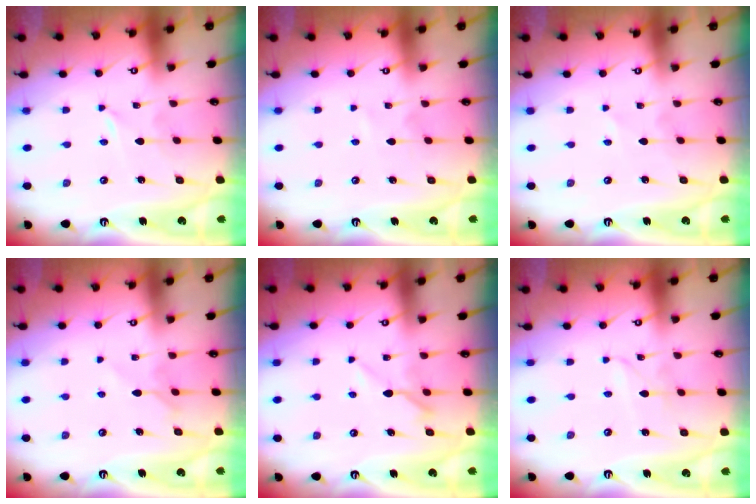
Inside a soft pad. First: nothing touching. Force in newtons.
{"total": 2.2, "press": 2.2, "slide": 0.2}
{"total": 0.9, "press": 0.9, "slide": 0.2}
{"total": 6.2, "press": 6.1, "slide": 0.9}
{"total": 5.3, "press": 5.2, "slide": 0.9}
{"total": 1.8, "press": 1.7, "slide": 0.2}